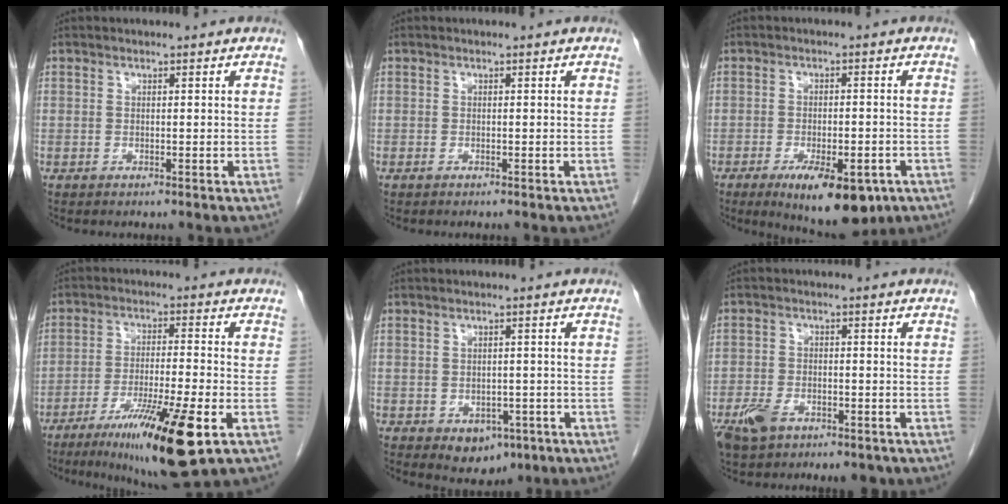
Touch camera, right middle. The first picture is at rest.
{"total": 0.0}
{"total": 11.1, "force": [-6.5, 3.9, 8.1], "torque": [-0.112, -0.009, -0.089]}
{"total": 15.2, "force": [-7.7, 0.9, 13.1], "torque": [-0.206, -0.034, -0.121]}
{"total": 4.9, "force": [-2.3, 3.3, 2.8], "torque": [-0.030, 0.002, -0.018]}
{"total": 7.5, "force": [-4.6, 4.1, 4.2], "torque": [-0.080, 0.004, -0.073]}